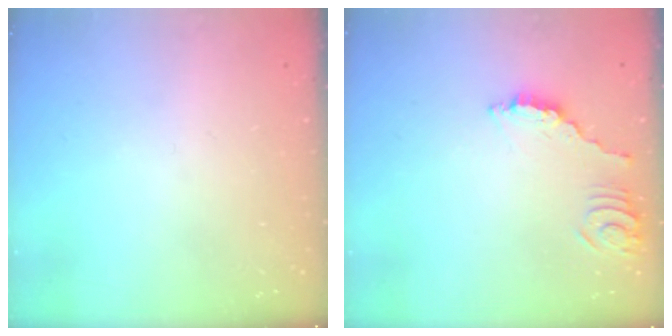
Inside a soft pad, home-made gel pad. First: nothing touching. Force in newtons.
{"total": 3.0, "press": 3.0, "slide": 0.1}